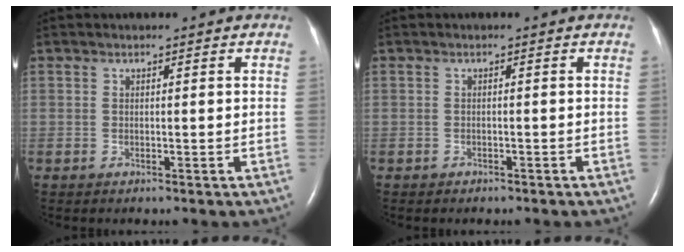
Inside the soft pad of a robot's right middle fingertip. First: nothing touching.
{"total": 0.9, "force": [-0.7, 0.5, 0.3], "torque": [-0.010, 0.001, -0.007]}